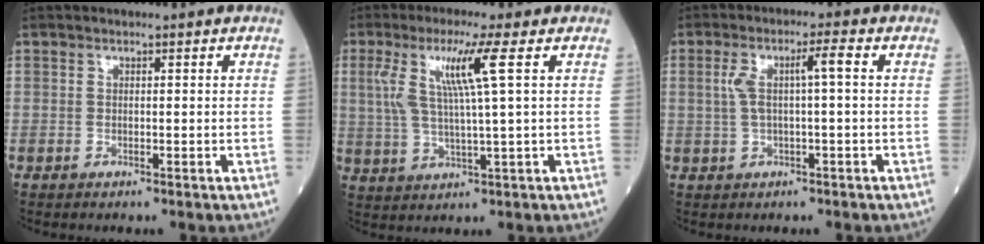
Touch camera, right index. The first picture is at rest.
{"total": 7.9, "force": [2.6, -0.7, 7.4], "torque": [-0.157, 0.009, 0.057]}
{"total": 4.8, "force": [0.6, 0.4, 4.7], "torque": [-0.097, 0.024, 0.017]}